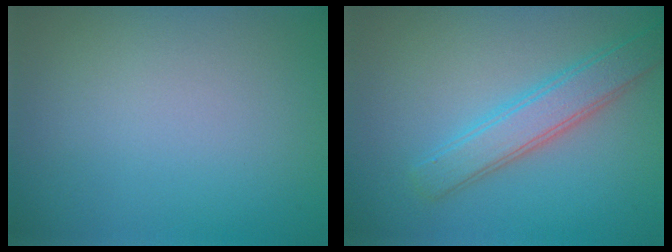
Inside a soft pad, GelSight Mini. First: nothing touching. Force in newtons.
{"total": 3.7, "press": 3.7, "slide": 0.1}